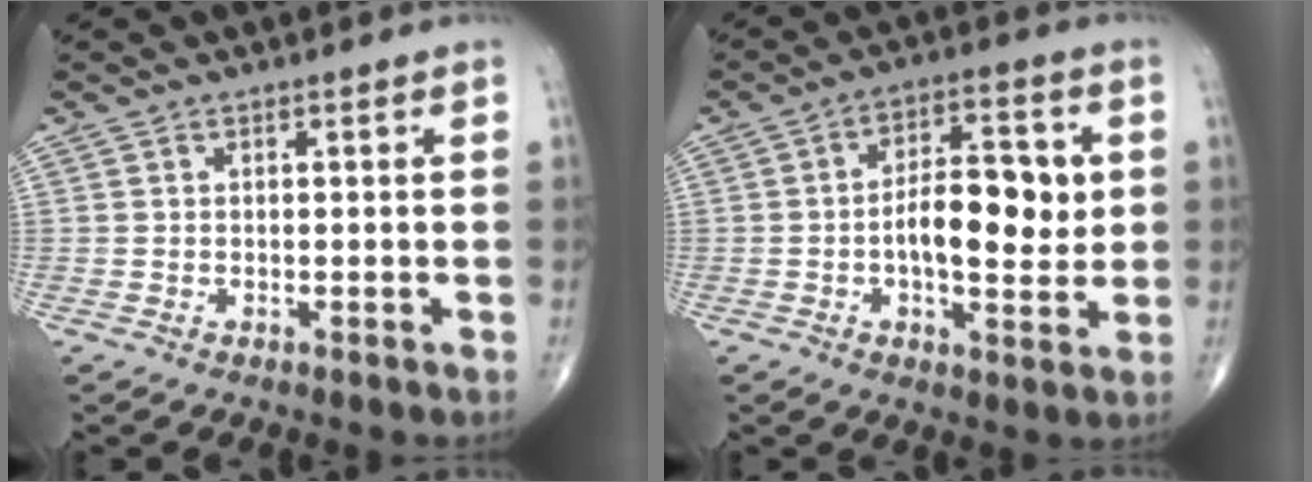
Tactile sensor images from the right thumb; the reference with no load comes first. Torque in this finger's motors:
{"motor_torque": [-0.68, 0.91, 0.18, -0.05, 0.25]}